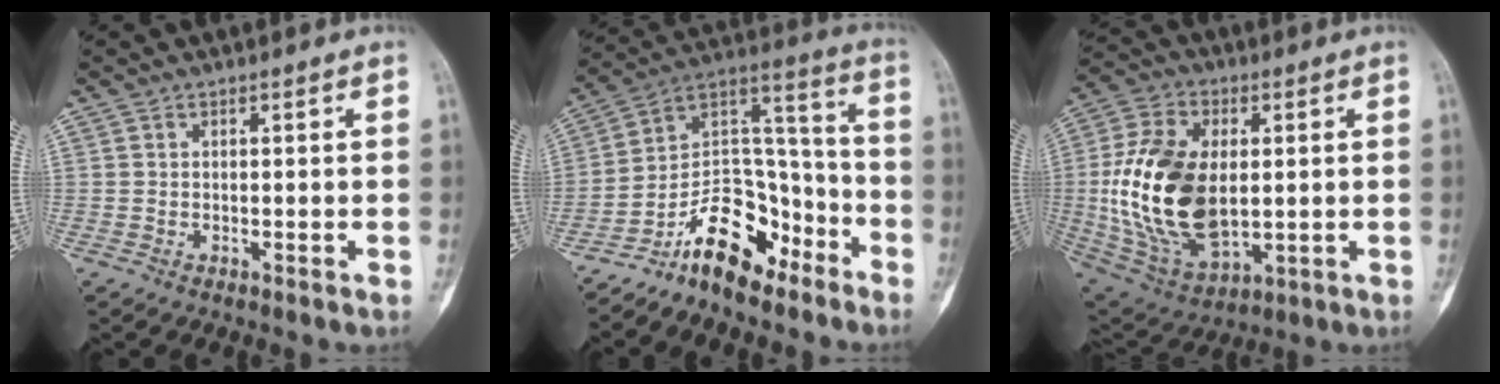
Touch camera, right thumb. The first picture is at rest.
{"total": 14.8, "force": [-10.2, 7.4, 7.9], "torque": [-0.100, 0.108, -0.186]}
{"total": 21.5, "force": [0.6, 12.8, 17.3], "torque": [-0.334, -0.010, 0.027]}